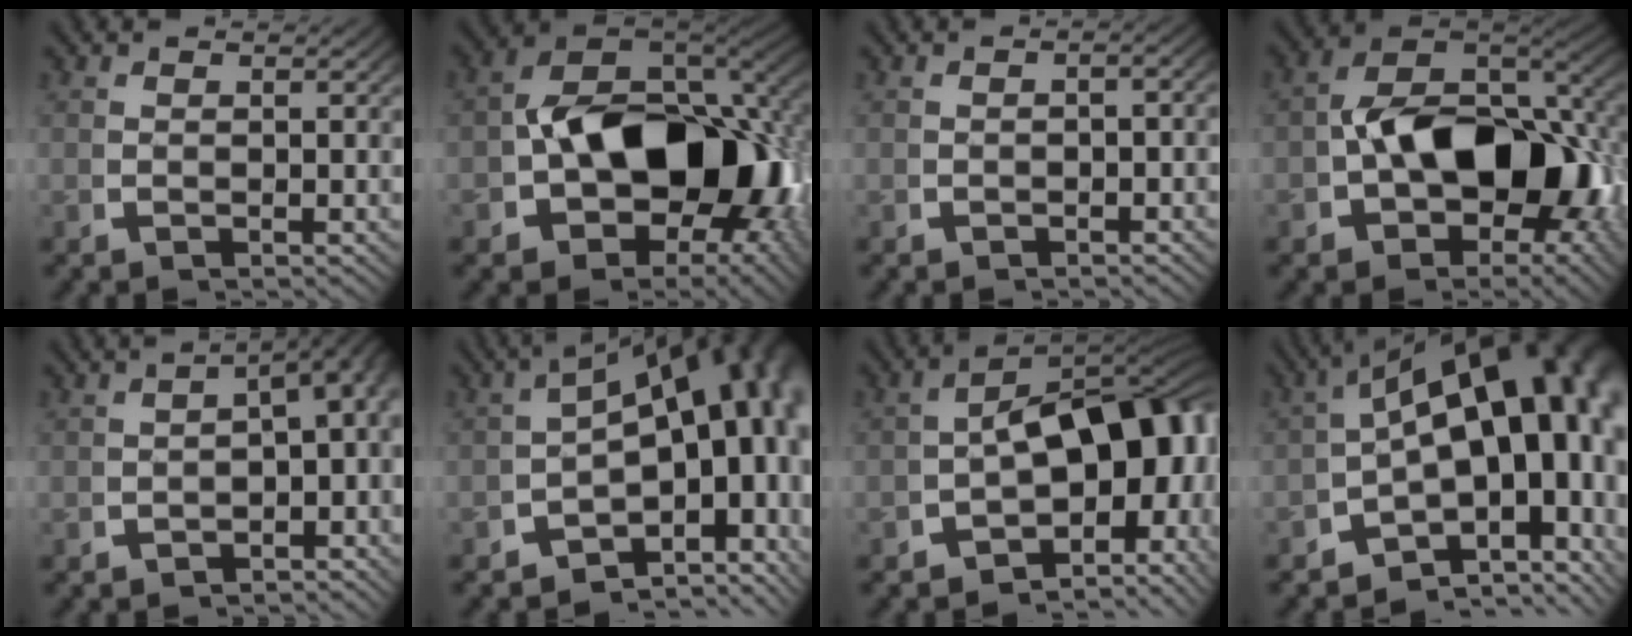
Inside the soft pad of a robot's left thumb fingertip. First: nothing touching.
{"total": 19.3, "force": [-3.0, 12.7, 14.2], "torque": [-0.243, -0.059, -0.025]}
{"total": 1.5, "force": [-1.0, 0.6, 1.0], "torque": [-0.012, 0.000, -0.016]}
{"total": 14.4, "force": [-2.2, 9.4, 10.7], "torque": [-0.182, -0.040, -0.019]}
{"total": 5.4, "force": [-0.9, 2.8, 4.5], "torque": [-0.045, 0.000, -0.016]}
{"total": 17.7, "force": [0.4, 10.9, 13.9], "torque": [-0.171, -0.009, -0.013]}
{"total": 15.9, "force": [-1.1, 9.6, 12.7], "torque": [-0.188, -0.044, -0.009]}
{"total": 20.7, "force": [0.1, 12.8, 16.4], "torque": [-0.226, -0.023, -0.008]}